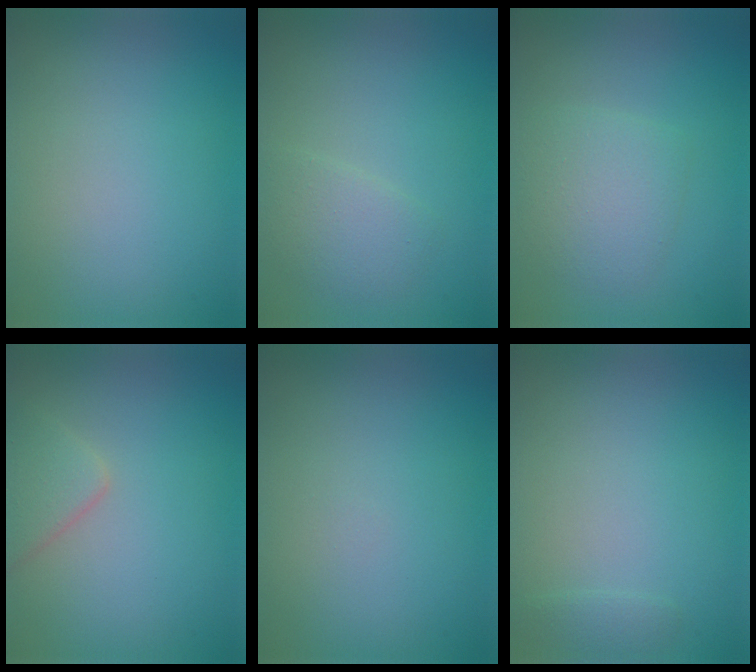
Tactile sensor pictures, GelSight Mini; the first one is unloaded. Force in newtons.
{"total": 2.0, "press": 2.0, "slide": 0.1}
{"total": 2.9, "press": 2.9, "slide": 0.0}
{"total": 2.4, "press": 2.4, "slide": 0.1}
{"total": 0.0}
{"total": 0.8, "press": 0.8, "slide": 0.1}